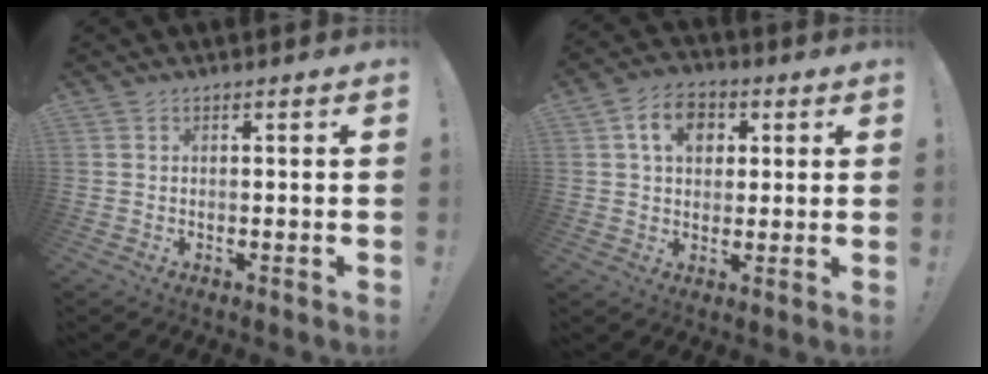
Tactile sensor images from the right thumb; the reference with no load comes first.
{"total": 10.2, "force": [3.1, 7.6, 6.1], "torque": [-0.092, 0.007, 0.057]}